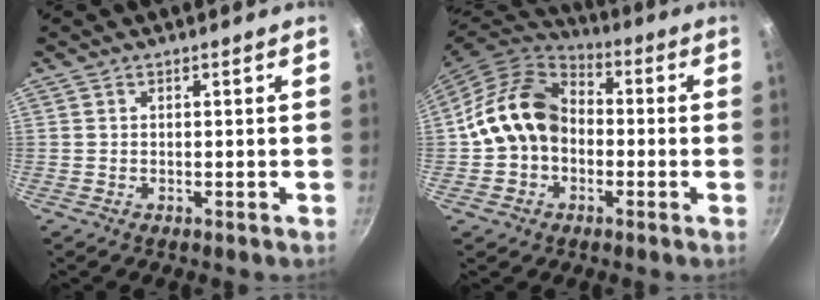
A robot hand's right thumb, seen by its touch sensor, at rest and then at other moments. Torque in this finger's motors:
{"motor_torque": [-0.21, 1.04, 0.14, -0.11, 0.18]}